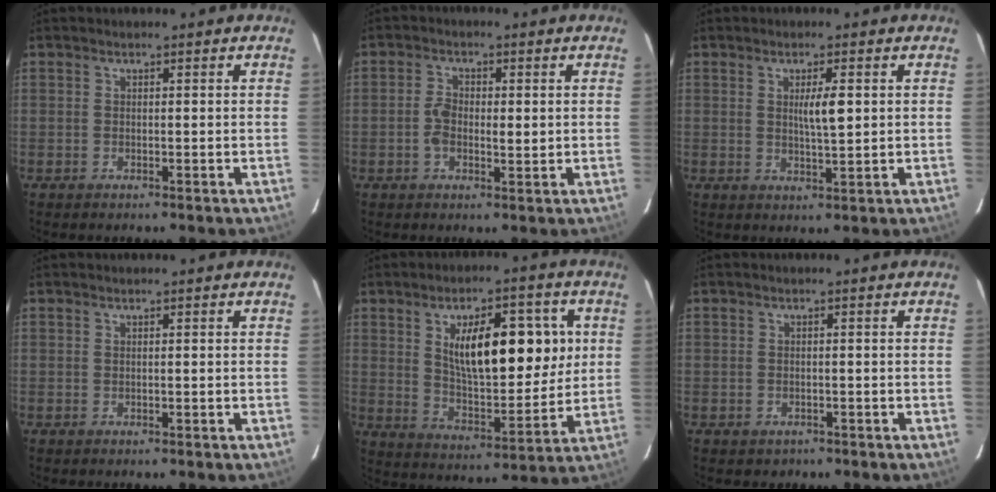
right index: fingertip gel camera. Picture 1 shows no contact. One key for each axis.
{"total": 4.2, "fx": 0.0, "fy": 2.2, "fz": 3.6, "tx": -0.071, "ty": 0.007, "tz": -0.002}
{"total": 3.8, "fx": 0.8, "fy": 0.5, "fz": 3.7, "tx": -0.061, "ty": -0.003, "tz": 0.013}
{"total": 0.0}
{"total": 16.0, "fx": 4.2, "fy": 6.1, "fz": 14.1, "tx": -0.221, "ty": 0.017, "tz": 0.073}
{"total": 1.4, "fx": -0.8, "fy": 1.1, "fz": 0.2, "tx": -0.009, "ty": 0.003, "tz": -0.006}